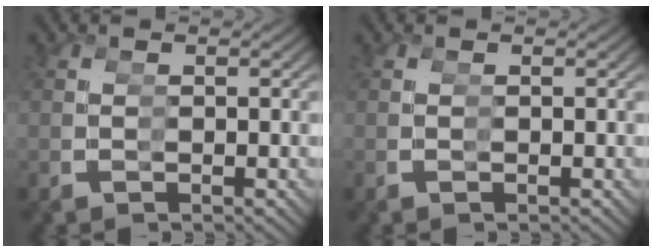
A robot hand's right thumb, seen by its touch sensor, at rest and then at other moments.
{"total": 0.0}